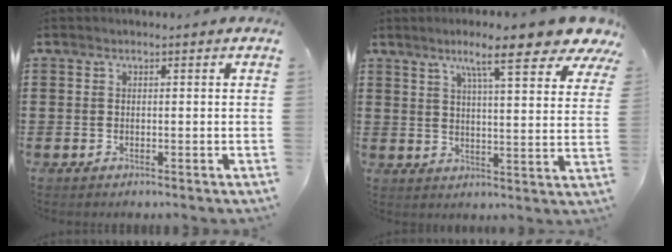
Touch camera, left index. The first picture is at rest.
{"total": 10.5, "force": [7.7, 1.2, 7.1], "torque": [-0.126, -0.029, 0.126]}